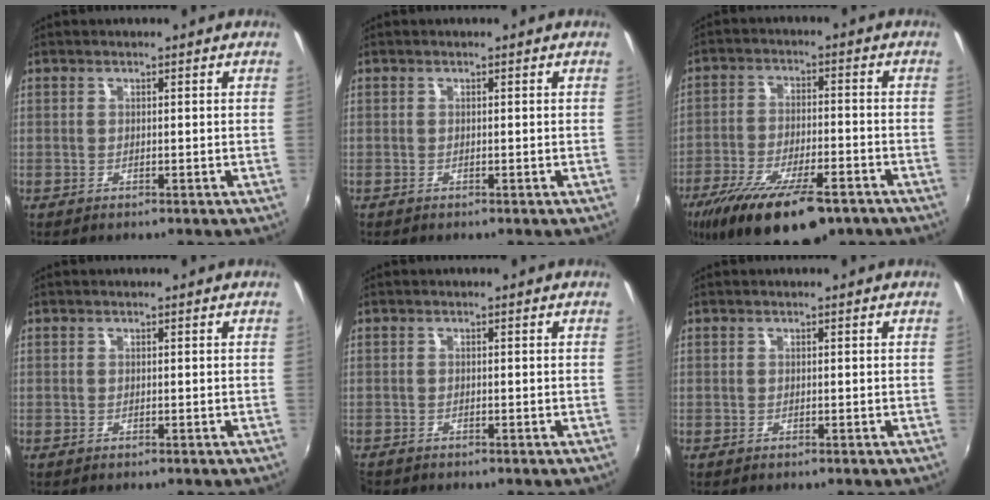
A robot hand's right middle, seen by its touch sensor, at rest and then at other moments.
{"total": 0.0}
{"total": 18.7, "force": [-13.0, 6.1, 12.0], "torque": [-0.236, -0.049, -0.208]}
{"total": 0.0}
{"total": 1.1, "force": [-1.0, 0.4, 0.1], "torque": [-0.007, -0.004, -0.021]}
{"total": 0.0}